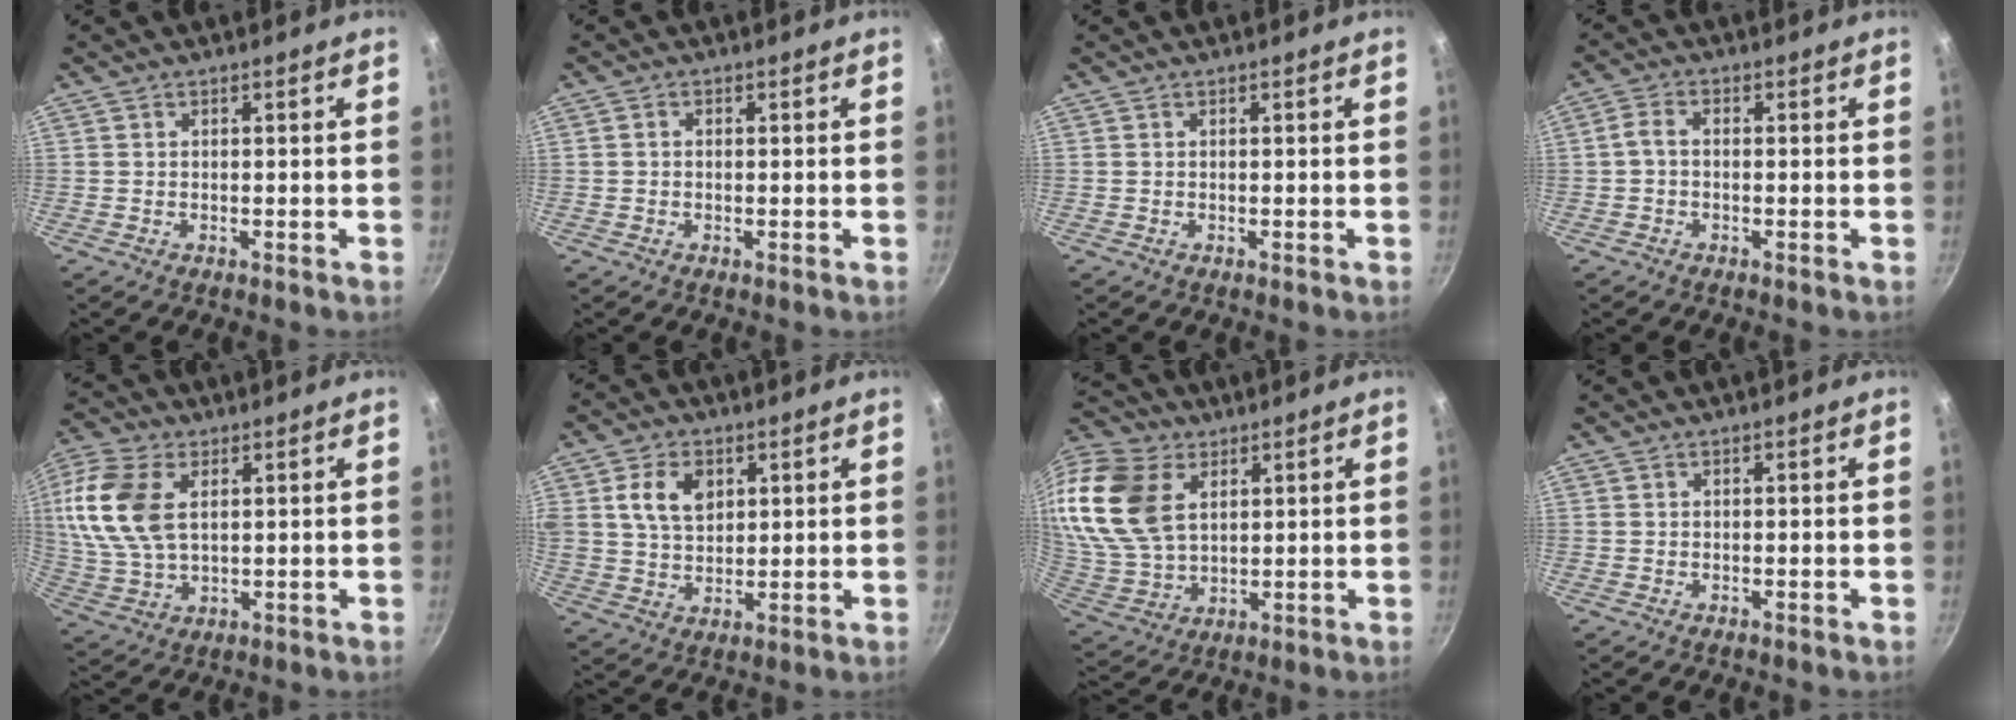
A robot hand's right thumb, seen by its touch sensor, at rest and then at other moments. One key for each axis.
{"total": 0.9, "fx": 0.0, "fy": 0.8, "fz": 0.5, "tx": -0.009, "ty": 0.006, "tz": -0.001}
{"total": 0.0}
{"total": 2.7, "fx": -0.5, "fy": 1.7, "fz": 2.0, "tx": -0.047, "ty": 0.013, "tz": -0.016}
{"total": 16.1, "fx": 4.1, "fy": 9.7, "fz": 12.2, "tx": -0.256, "ty": -0.004, "tz": 0.080}
{"total": 8.9, "fx": 3.1, "fy": 6.2, "fz": 5.7, "tx": -0.089, "ty": -0.009, "tz": 0.056}
{"total": 22.8, "fx": 7.9, "fy": 15.4, "fz": 14.8, "tx": -0.318, "ty": -0.006, "tz": 0.158}
{"total": 0.0}